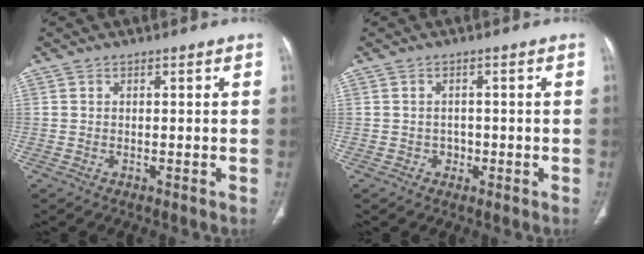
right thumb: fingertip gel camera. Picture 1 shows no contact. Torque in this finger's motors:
{"motor_torque": [0.23, -0.01, 0.11, -0.66, 0.04]}